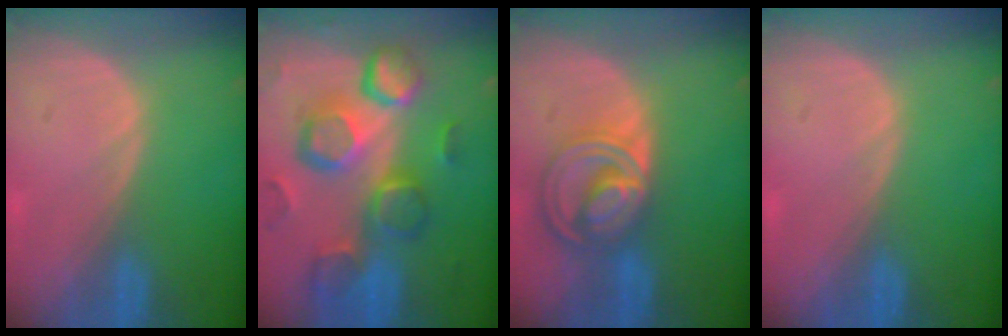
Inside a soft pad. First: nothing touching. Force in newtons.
{"total": 12.5, "press": 10.9, "slide": 6.1}
{"total": 8.5, "press": 7.2, "slide": 4.5}
{"total": 0.0}